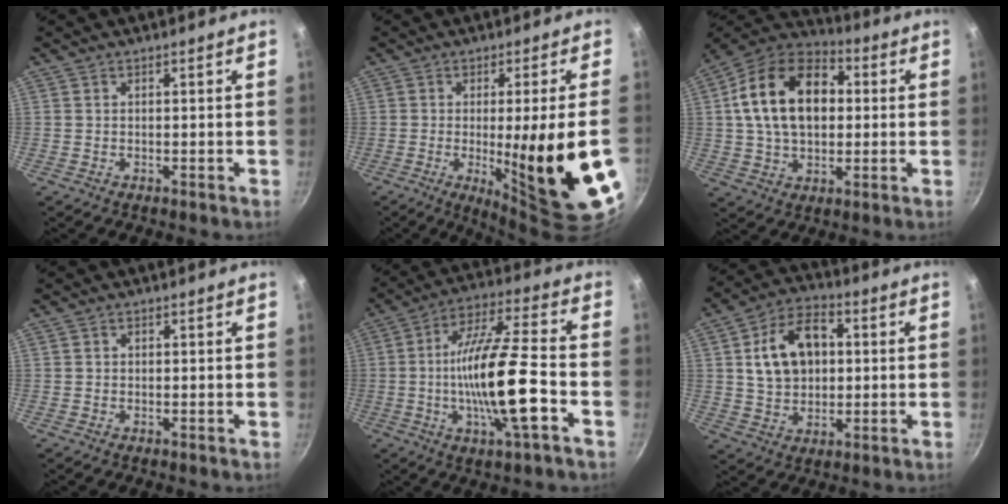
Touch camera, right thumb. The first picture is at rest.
{"total": 18.8, "force": [-3.8, 1.9, 18.3], "torque": [-0.247, -0.015, -0.036]}
{"total": 19.4, "force": [2.8, 13.1, 14.1], "torque": [-0.213, 0.027, 0.034]}
{"total": 0.5, "force": [0.0, 0.5, 0.2], "torque": [0.000, 0.002, 0.000]}
{"total": 17.7, "force": [-4.2, 3.7, 16.8], "torque": [-0.299, 0.025, -0.084]}
{"total": 14.1, "force": [2.3, 10.0, 9.7], "torque": [-0.137, 0.014, 0.035]}